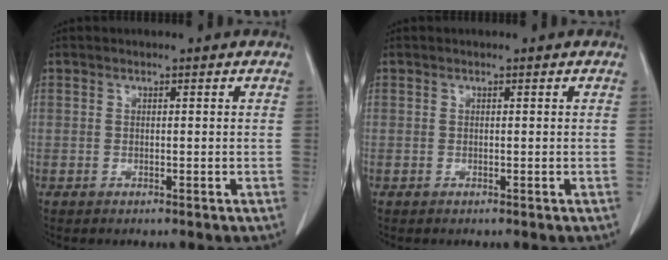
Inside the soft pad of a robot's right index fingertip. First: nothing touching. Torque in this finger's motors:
{"motor_torque": [0.00, 0.00, 0.00, 0.01]}